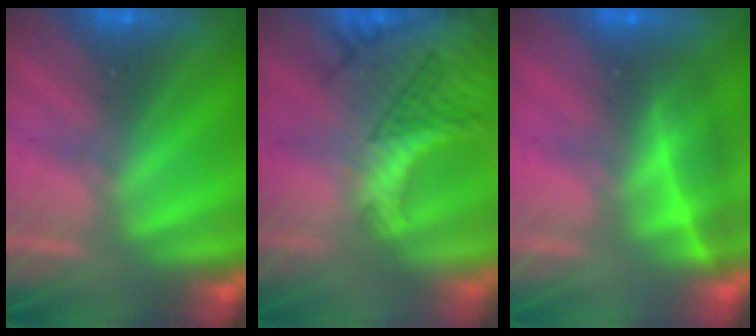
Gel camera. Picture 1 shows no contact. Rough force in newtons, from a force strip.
{"total": 3.0}
{"total": 1.9}